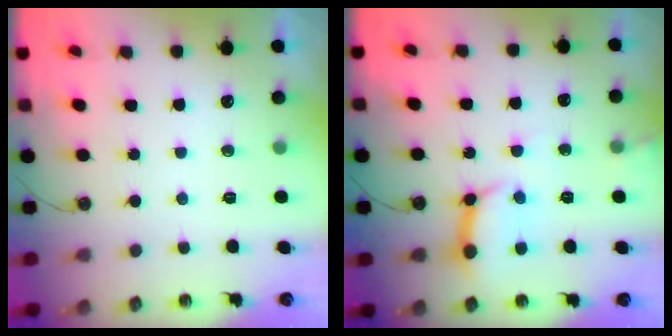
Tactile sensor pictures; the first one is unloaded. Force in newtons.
{"total": 10.7, "press": 10.6, "slide": 1.4}